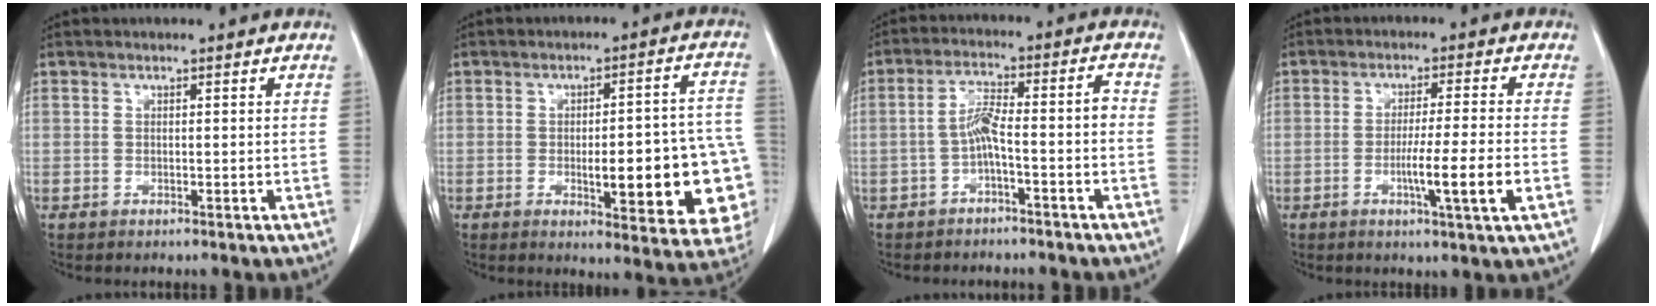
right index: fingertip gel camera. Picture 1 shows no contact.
{"total": 18.1, "force": [-4.1, 4.3, 17.1], "torque": [-0.127, 0.028, -0.031]}
{"total": 6.2, "force": [-2.1, 0.9, 5.8], "torque": [-0.108, 0.032, -0.036]}
{"total": 7.9, "force": [-2.3, -0.9, 7.5], "torque": [-0.122, -0.017, -0.041]}